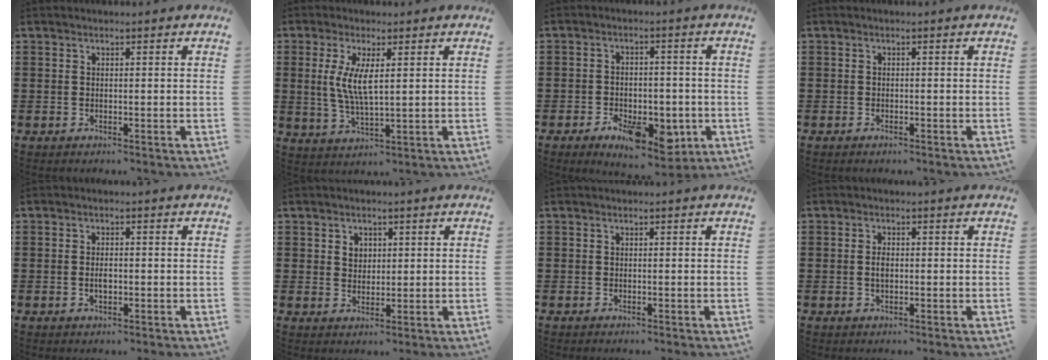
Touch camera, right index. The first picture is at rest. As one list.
[{"total": 5.8, "force": [1.1, 1.7, 5.5], "torque": [-0.115, 0.001, 0.016]}, {"total": 8.7, "force": [-3.8, 4.9, 6.1], "torque": [-0.075, 0.005, -0.062]}, {"total": 0.6, "force": [-0.5, 0.0, 0.2], "torque": [-0.006, -0.005, -0.009]}, {"total": 1.9, "force": [-0.3, 0.9, 1.6], "torque": [-0.031, 0.001, -0.006]}, {"total": 2.2, "force": [1.0, 1.8, 0.7], "torque": [-0.019, 0.009, 0.018]}, {"total": 0.0}, {"total": 2.0, "force": [-0.1, 0.9, 1.7], "torque": [-0.034, 0.003, -0.003]}]